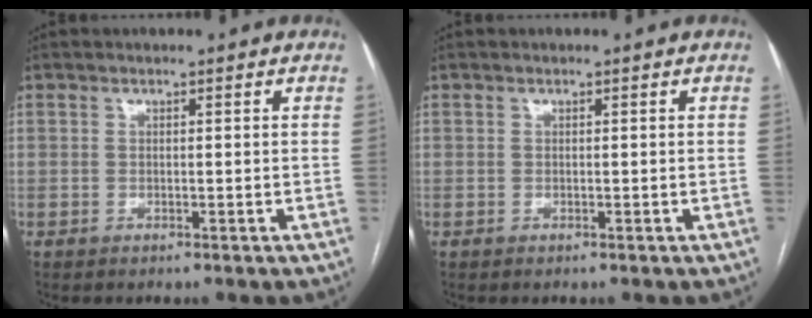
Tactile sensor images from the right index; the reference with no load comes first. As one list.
[{"total": 0.0}]